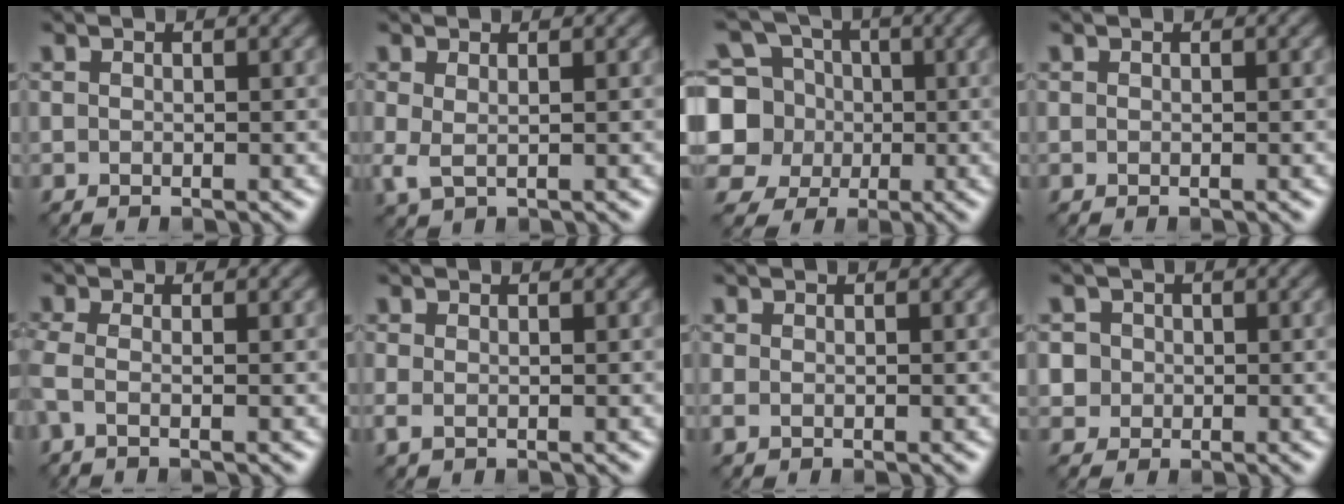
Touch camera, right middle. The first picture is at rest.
{"total": 1.7, "force": [0.4, 0.7, 1.5], "torque": [-0.036, -0.002, 0.007]}
{"total": 8.4, "force": [0.1, 7.5, 3.7], "torque": [-0.082, 0.010, -0.028]}
{"total": 0.0}
{"total": 1.8, "force": [-0.5, 0.6, 1.6], "torque": [-0.040, -0.010, -0.018]}
{"total": 0.9, "force": [0.0, 0.4, 0.8], "torque": [-0.021, -0.002, -0.001]}
{"total": 0.6, "force": [0.0, 0.3, 0.5], "torque": [-0.015, -0.002, -0.001]}
{"total": 3.1, "force": [0.6, 2.8, 1.0], "torque": [-0.007, 0.013, 0.007]}